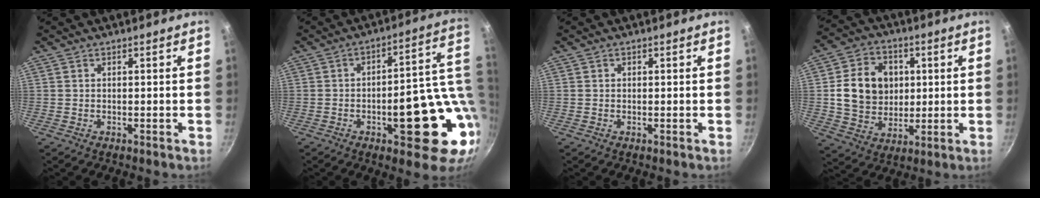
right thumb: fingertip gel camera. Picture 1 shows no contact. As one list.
[{"total": 19.5, "force": [-2.5, 7.9, 17.6], "torque": [-0.182, 0.016, -0.027]}, {"total": 0.0}, {"total": 14.0, "force": [1.8, 11.5, 7.7], "torque": [-0.108, 0.005, 0.034]}]